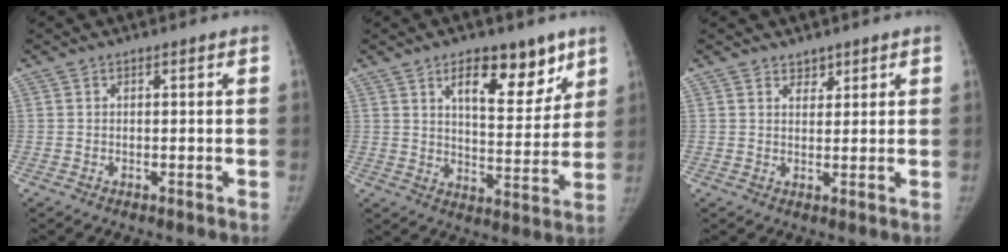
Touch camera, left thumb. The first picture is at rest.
{"total": 13.1, "force": [7.8, 5.8, 8.7], "torque": [-0.085, -0.048, 0.123]}
{"total": 2.2, "force": [1.7, 1.3, 0.3], "torque": [0.013, -0.011, 0.024]}